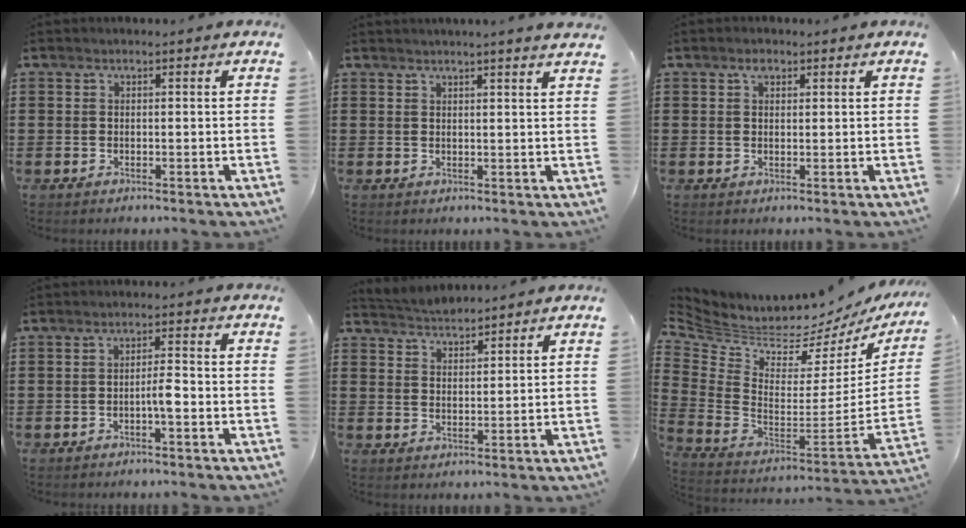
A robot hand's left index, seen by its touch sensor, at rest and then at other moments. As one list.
[{"total": 2.0, "force": [1.8, -0.6, 0.6], "torque": [-0.013, -0.002, 0.035]}, {"total": 1.6, "force": [1.0, 0.8, 0.8], "torque": [-0.011, -0.001, 0.018]}, {"total": 2.9, "force": [-1.2, 0.5, 2.6], "torque": [-0.056, 0.001, -0.025]}, {"total": 3.0, "force": [3.0, 0.1, -0.1], "torque": [-0.008, -0.011, 0.054]}, {"total": 3.1, "force": [3.0, 0.9, 0.2], "torque": [-0.038, -0.055, 0.044]}]